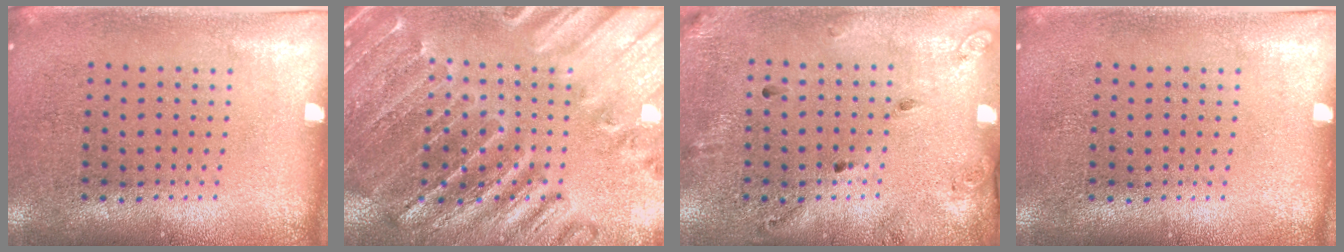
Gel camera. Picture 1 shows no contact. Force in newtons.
{"total": 2.8, "press": 2.7, "slide": 0.3}
{"total": 1.8, "press": 1.2, "slide": 1.4}
{"total": 0.0}